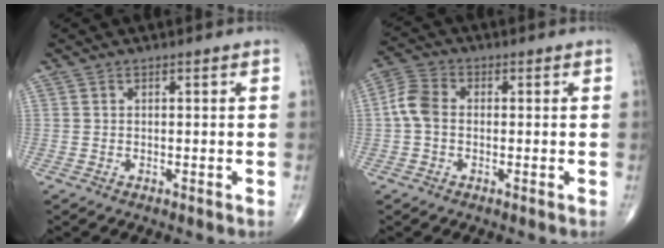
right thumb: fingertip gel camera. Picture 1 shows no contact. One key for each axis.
{"total": 5.5, "fx": -0.3, "fy": 3.9, "fz": 3.9, "tx": -0.080, "ty": 0.016, "tz": -0.015}